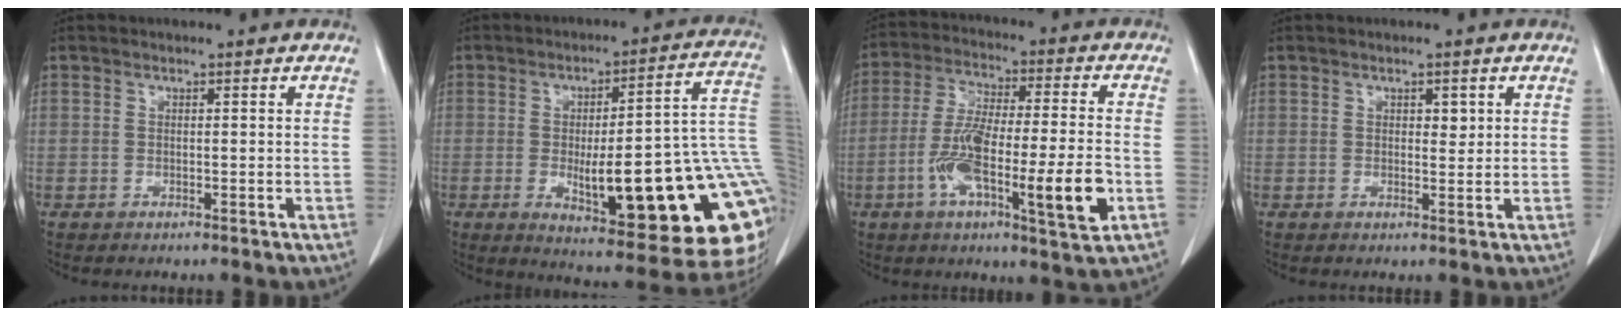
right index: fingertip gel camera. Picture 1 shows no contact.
{"total": 27.4, "force": [-5.1, 5.2, 26.4], "torque": [-0.241, 0.006, -0.064]}
{"total": 16.1, "force": [-4.8, 1.9, 15.2], "torque": [-0.266, -0.006, -0.081]}
{"total": 1.7, "force": [0.7, 0.9, 1.3], "torque": [-0.016, -0.002, 0.010]}